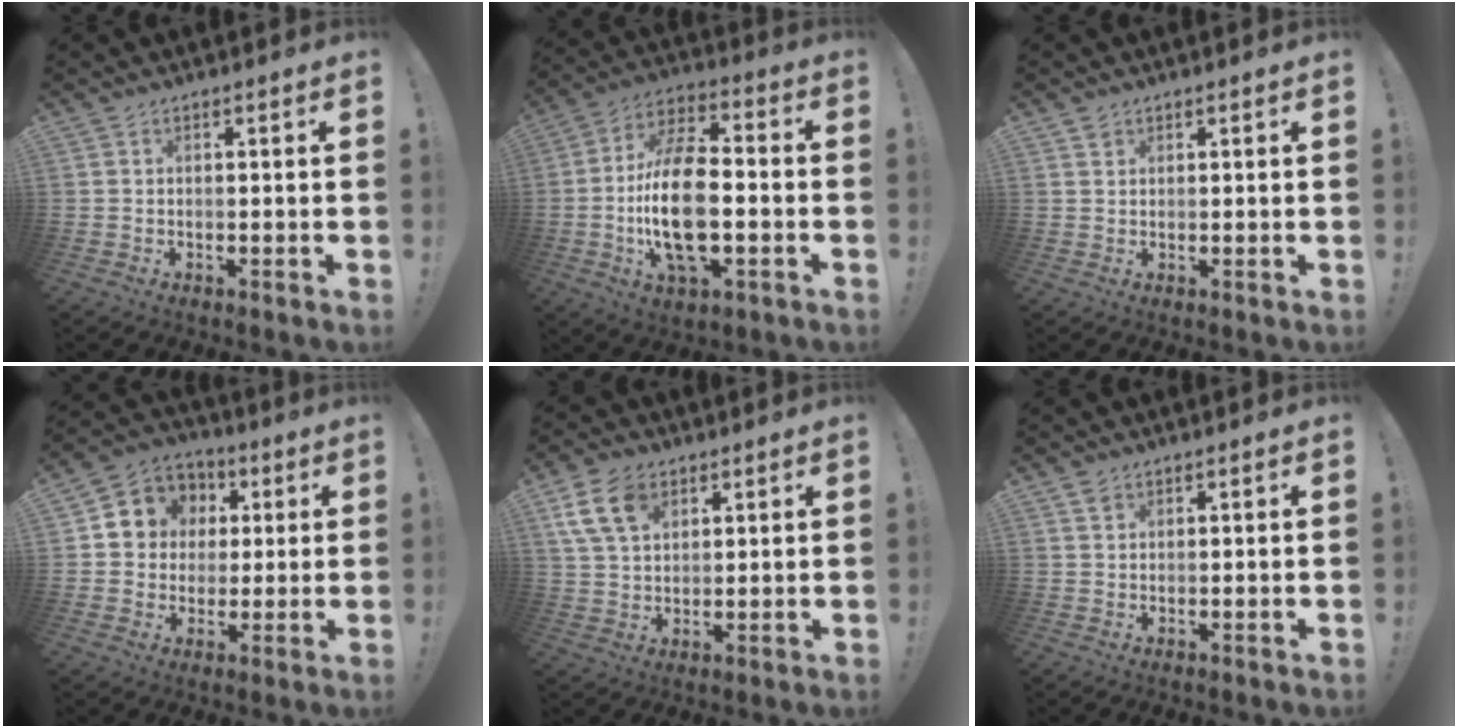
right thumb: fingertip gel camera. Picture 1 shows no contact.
{"total": 18.9, "force": [-3.0, 9.6, 16.0], "torque": [-0.315, 0.001, -0.055]}
{"total": 1.4, "force": [0.9, 1.0, 0.2], "torque": [0.009, -0.007, 0.015]}
{"total": 8.7, "force": [1.3, 8.3, 2.1], "torque": [-0.038, -0.003, 0.033]}
{"total": 11.2, "force": [5.7, 7.2, 6.3], "torque": [-0.123, -0.011, 0.113]}
{"total": 1.7, "force": [1.2, 1.1, 0.5], "torque": [0.004, -0.006, 0.021]}